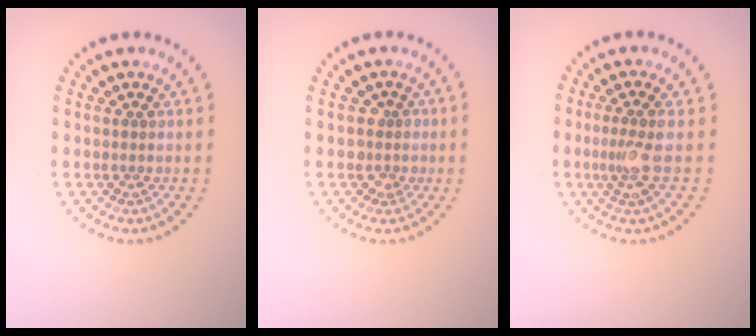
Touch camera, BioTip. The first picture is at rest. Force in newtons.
{"total": 1.7, "press": 1.4, "slide": 1.0}
{"total": 2.2, "press": 1.6, "slide": 1.5}